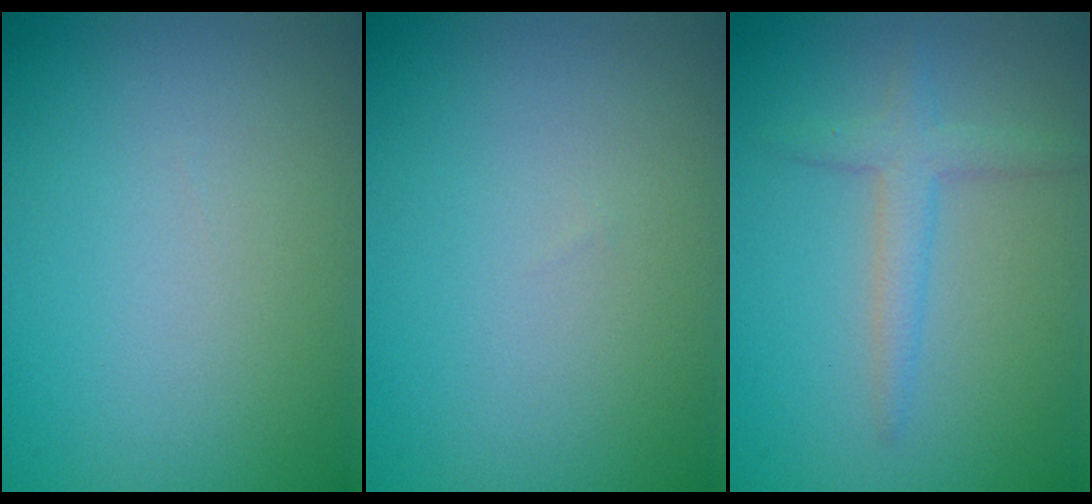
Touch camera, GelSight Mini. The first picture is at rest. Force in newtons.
{"total": 0.0}
{"total": 2.4, "press": 2.4, "slide": 0.1}